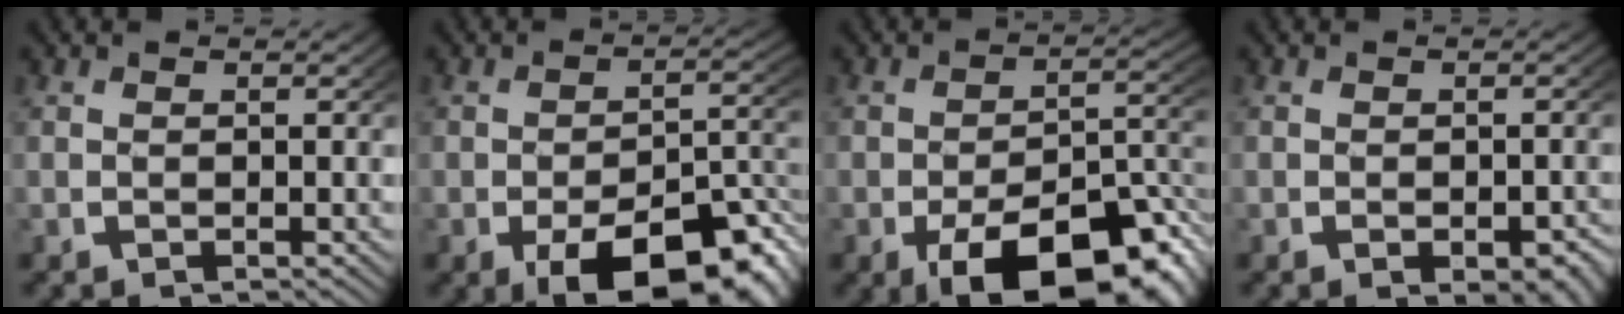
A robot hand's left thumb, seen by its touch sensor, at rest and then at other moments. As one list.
[{"total": 11.4, "force": [-5.0, 5.8, 8.4], "torque": [-0.120, -0.040, -0.049]}, {"total": 13.1, "force": [-5.8, 6.7, 9.6], "torque": [-0.143, -0.048, -0.055]}, {"total": 2.6, "force": [-1.0, 1.4, 1.9], "torque": [-0.029, -0.015, -0.009]}]